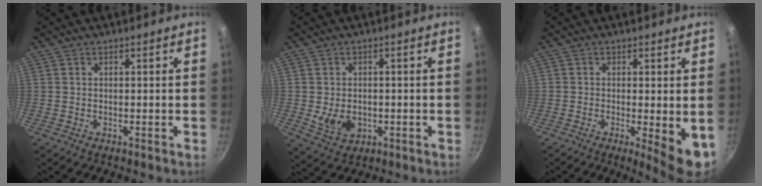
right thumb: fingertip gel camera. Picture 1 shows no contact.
{"total": 6.1, "force": [-0.9, 4.6, 4.0], "torque": [-0.058, -0.005, -0.004]}
{"total": 7.0, "force": [-1.3, 1.6, 6.7], "torque": [-0.085, -0.012, -0.013]}